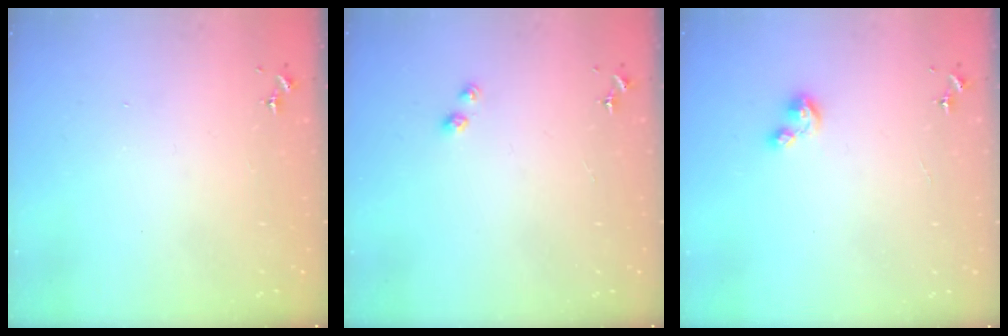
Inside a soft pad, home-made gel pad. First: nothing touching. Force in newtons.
{"total": 2.6, "press": 2.6, "slide": 0.4}
{"total": 5.3, "press": 5.3, "slide": 0.3}